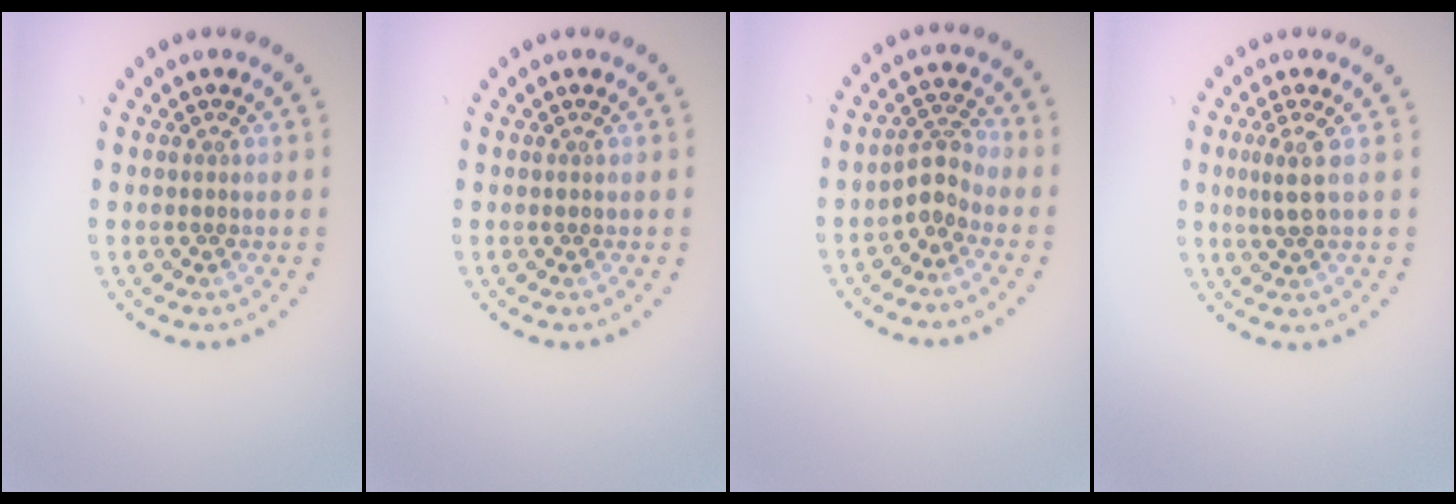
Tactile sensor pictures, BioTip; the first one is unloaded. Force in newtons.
{"total": 0.0}
{"total": 2.2, "press": 1.6, "slide": 1.6}
{"total": 1.8, "press": 1.3, "slide": 1.3}